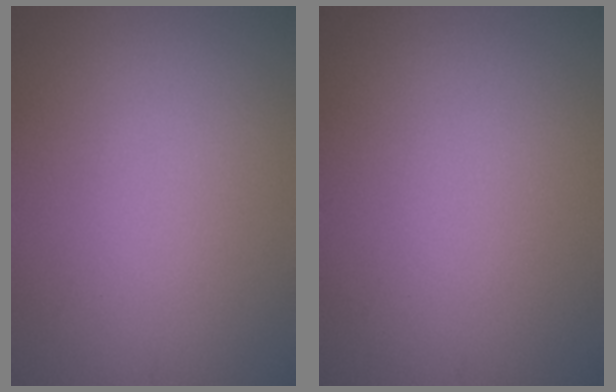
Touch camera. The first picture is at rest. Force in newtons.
{"total": 0.0}